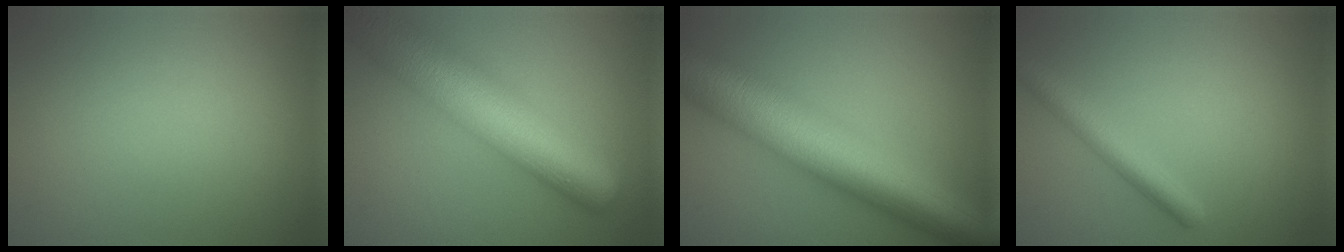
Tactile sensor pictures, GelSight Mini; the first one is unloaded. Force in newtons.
{"total": 11.8, "press": 11.8, "slide": 0.6}
{"total": 12.8, "press": 12.8, "slide": 0.1}
{"total": 2.8, "press": 2.8, "slide": 0.2}